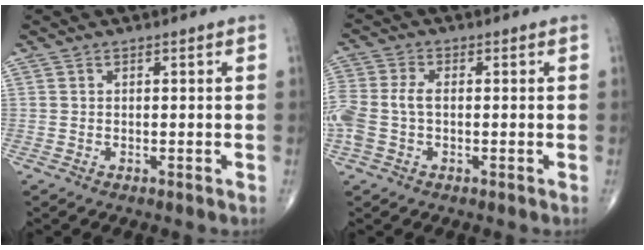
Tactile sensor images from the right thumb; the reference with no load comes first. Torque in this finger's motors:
{"motor_torque": [0.27, 0.09, 0.91, 0.02, 0.10]}